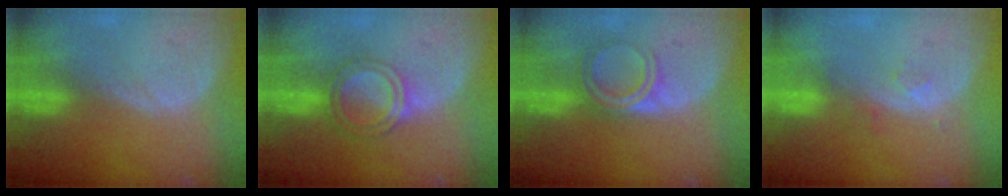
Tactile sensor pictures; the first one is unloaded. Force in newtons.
{"total": 5.2, "press": 4.7, "slide": 2.2}
{"total": 4.7, "press": 4.2, "slide": 2.2}
{"total": 1.9, "press": 1.6, "slide": 1.0}